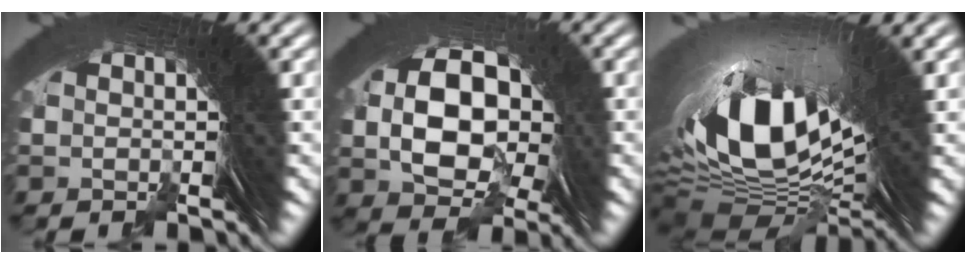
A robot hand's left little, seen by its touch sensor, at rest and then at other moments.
{"total": 10.1, "force": [0.2, 7.6, 6.6], "torque": [-0.127, -0.026, 0.010]}
{"total": 11.0, "force": [-0.3, 5.8, 9.3], "torque": [-0.177, -0.035, 0.016]}